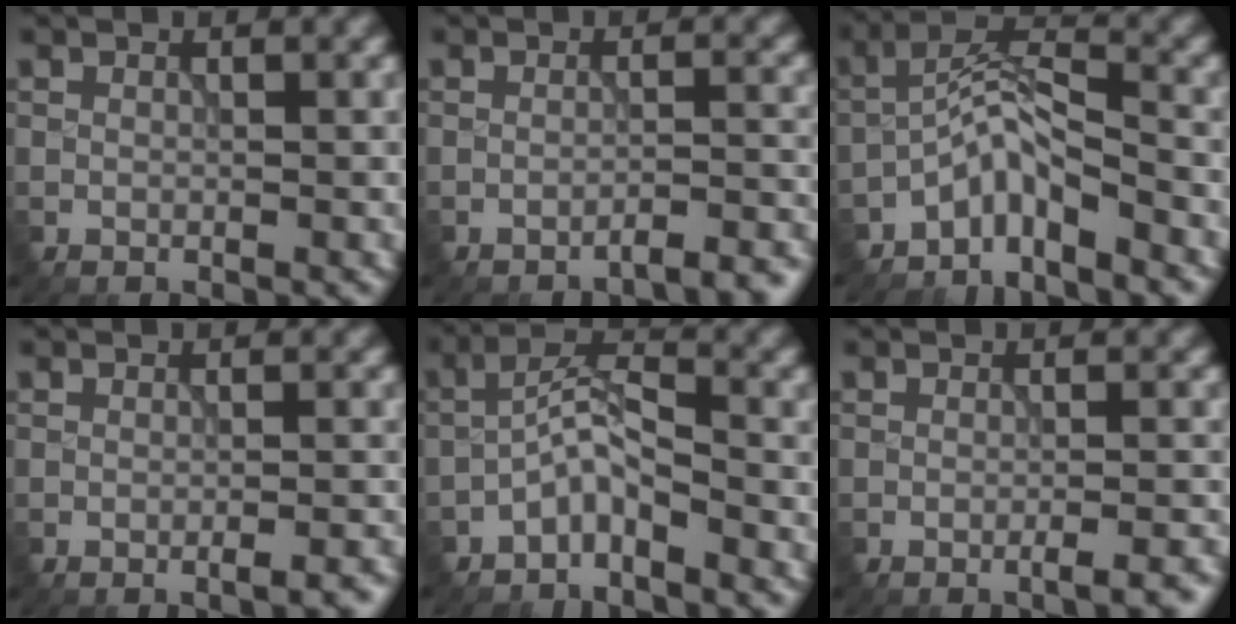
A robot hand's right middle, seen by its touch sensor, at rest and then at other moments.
{"total": 3.2, "force": [-2.6, 0.6, 1.7], "torque": [-0.015, 0.008, -0.040]}
{"total": 3.7, "force": [-2.8, 0.8, 2.3], "torque": [-0.044, 0.012, -0.063]}
{"total": 2.2, "force": [-1.2, 0.6, 1.7], "torque": [-0.017, 0.005, -0.021]}
{"total": 3.0, "force": [-2.0, 0.8, 2.0], "torque": [-0.043, 0.015, -0.046]}
{"total": 2.8, "force": [-1.7, 0.7, 2.2], "torque": [-0.024, 0.007, -0.028]}